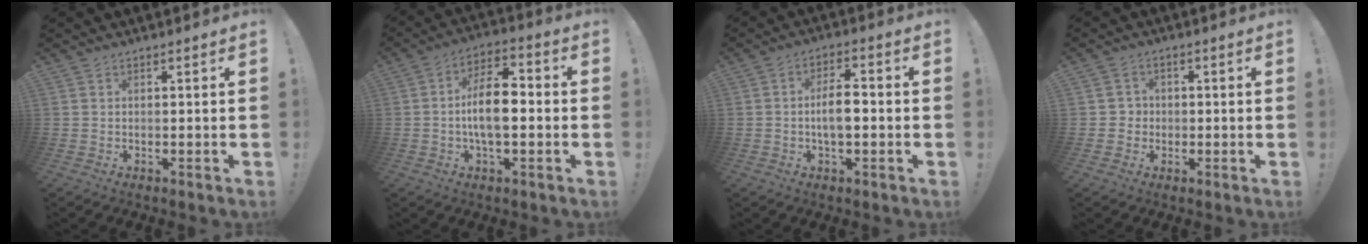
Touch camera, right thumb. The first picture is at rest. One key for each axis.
{"total": 11.9, "fx": -1.7, "fy": 5.9, "fz": 10.2, "tx": -0.182, "ty": 0.012, "tz": -0.035}
{"total": 7.4, "fx": -1.2, "fy": 3.4, "fz": 6.4, "tx": -0.109, "ty": 0.005, "tz": -0.027}
{"total": 3.6, "fx": -0.1, "fy": 3.5, "fz": 0.7, "tx": -0.009, "ty": 0.003, "tz": -0.002}